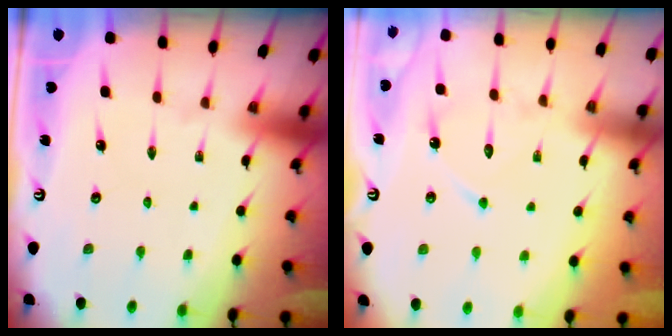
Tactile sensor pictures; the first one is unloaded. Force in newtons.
{"total": 9.4, "press": 9.4, "slide": 0.4}